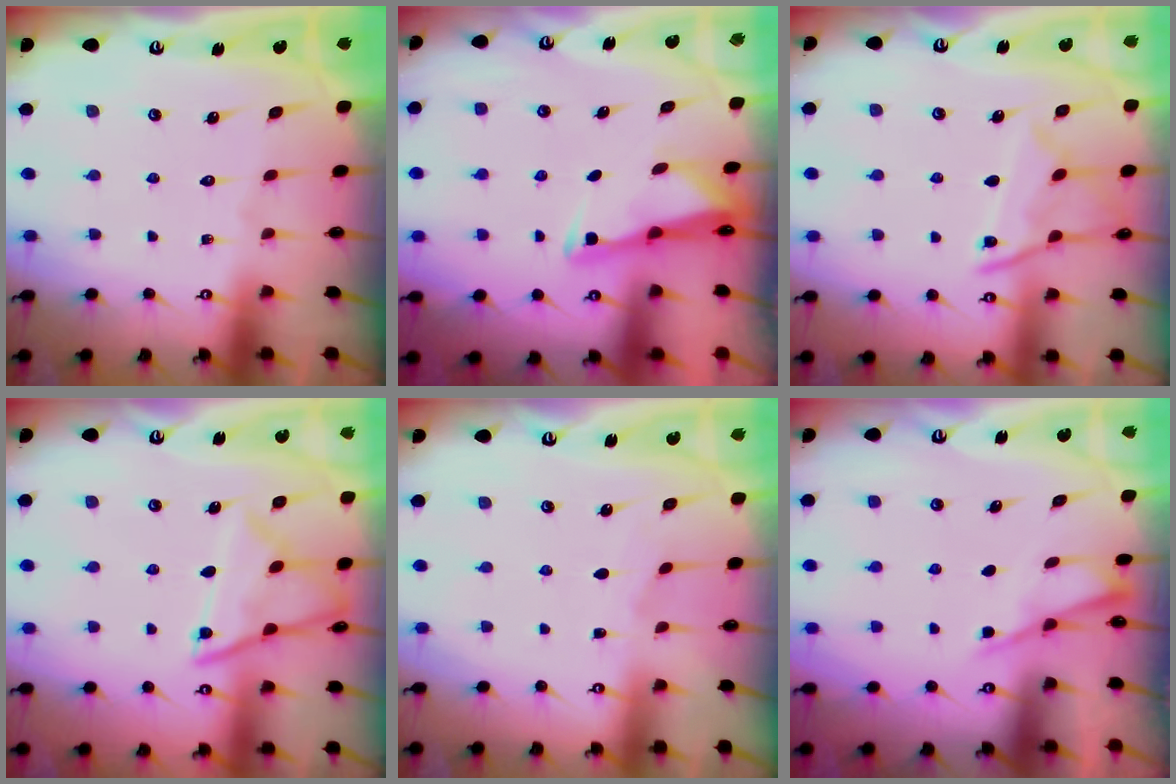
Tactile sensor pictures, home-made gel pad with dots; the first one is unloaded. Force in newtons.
{"total": 2.9, "press": 2.9, "slide": 0.4}
{"total": 10.4, "press": 10.3, "slide": 1.1}
{"total": 10.7, "press": 10.6, "slide": 0.6}
{"total": 1.4, "press": 1.3, "slide": 0.2}
{"total": 2.7, "press": 2.7, "slide": 0.3}